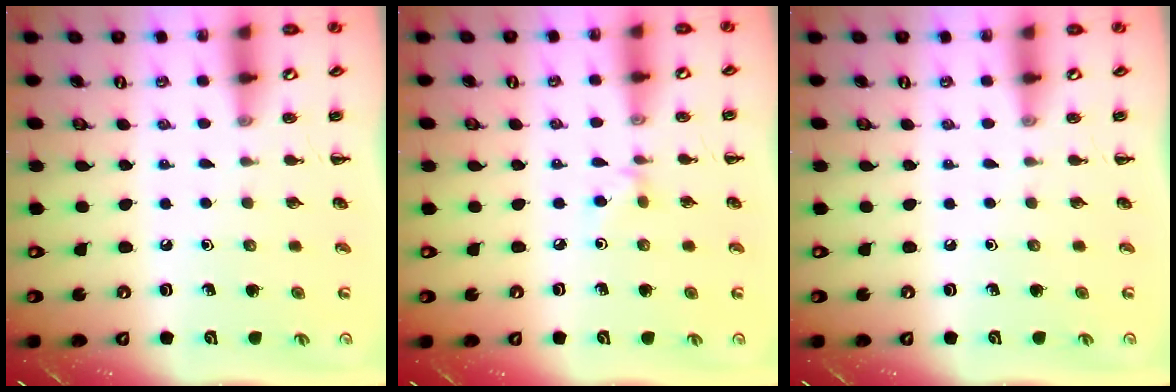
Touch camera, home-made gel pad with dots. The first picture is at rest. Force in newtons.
{"total": 3.8, "press": 3.6, "slide": 1.2}
{"total": 0.0}